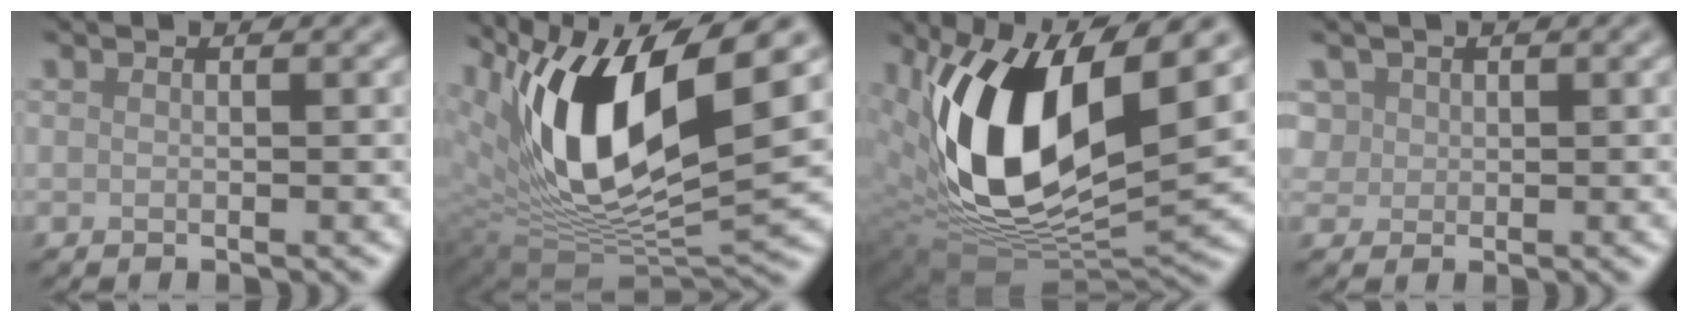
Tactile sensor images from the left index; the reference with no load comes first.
{"total": 13.8, "force": [5.3, 5.6, 11.4], "torque": [-0.206, -0.007, 0.100]}
{"total": 14.0, "force": [3.2, 6.9, 11.7], "torque": [-0.221, -0.012, 0.056]}
{"total": 3.3, "force": [1.4, 2.7, 1.3], "torque": [-0.032, 0.013, 0.028]}